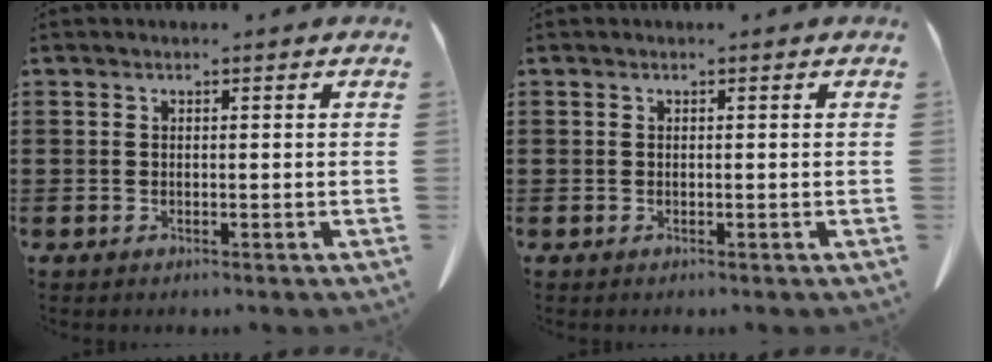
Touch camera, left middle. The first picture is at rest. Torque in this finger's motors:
{"motor_torque": [-1.03, -1.11, 0.02, 0.00]}